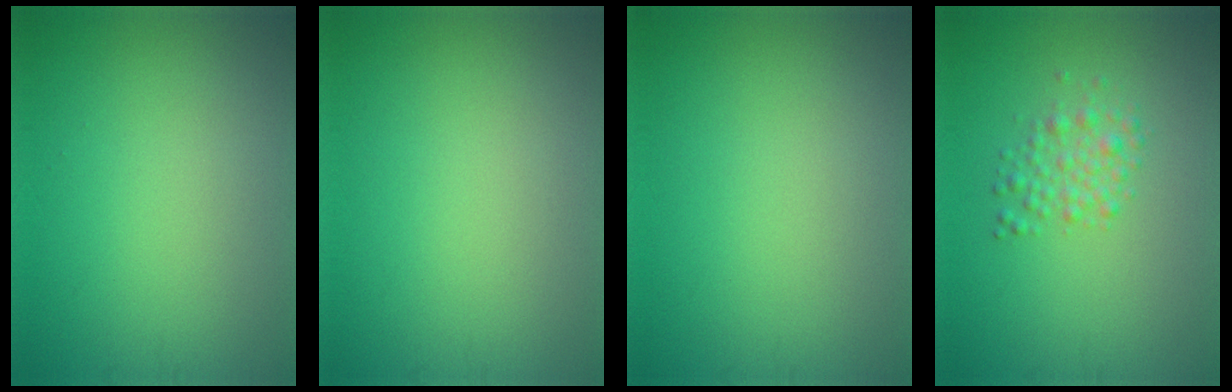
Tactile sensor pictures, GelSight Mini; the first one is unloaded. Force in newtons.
{"total": 0.0}
{"total": 0.0}
{"total": 2.2, "press": 2.2, "slide": 0.1}